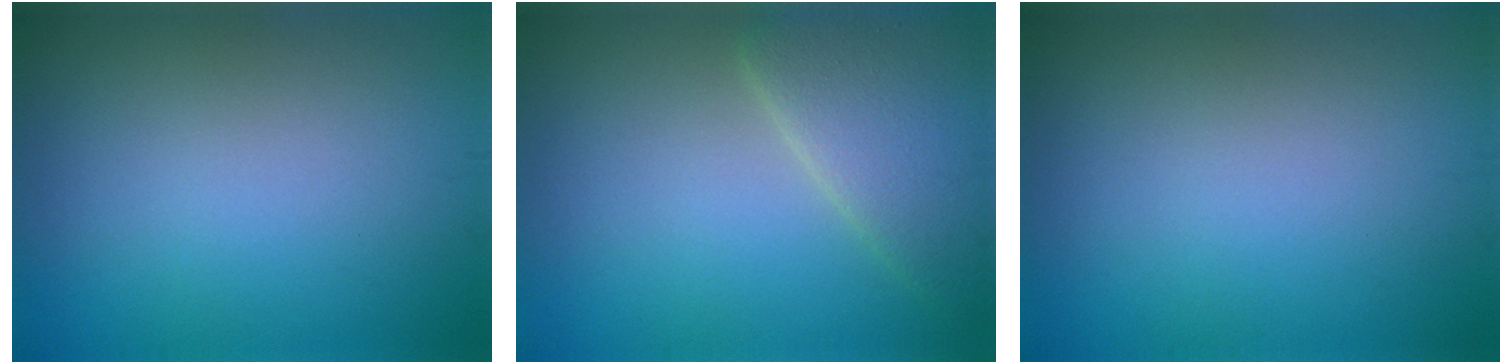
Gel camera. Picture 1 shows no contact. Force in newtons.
{"total": 5.2, "press": 5.2, "slide": 0.3}
{"total": 0.0}